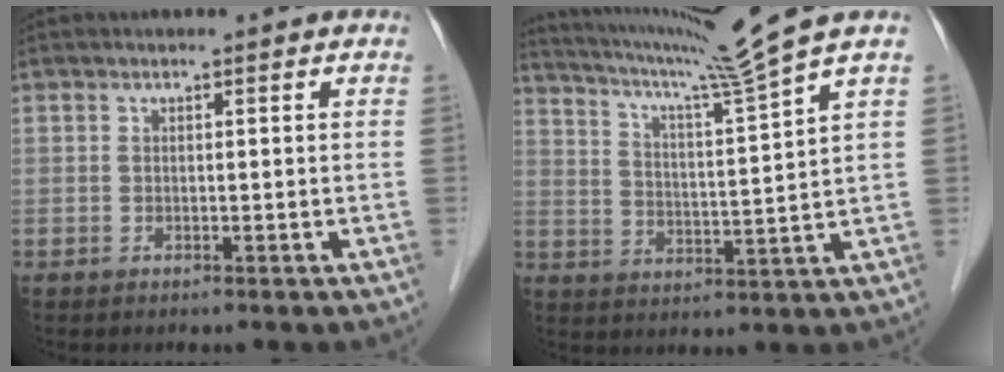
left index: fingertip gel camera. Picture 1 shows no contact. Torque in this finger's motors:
{"motor_torque": [-0.88, -1.26, 0.11, 0.05]}